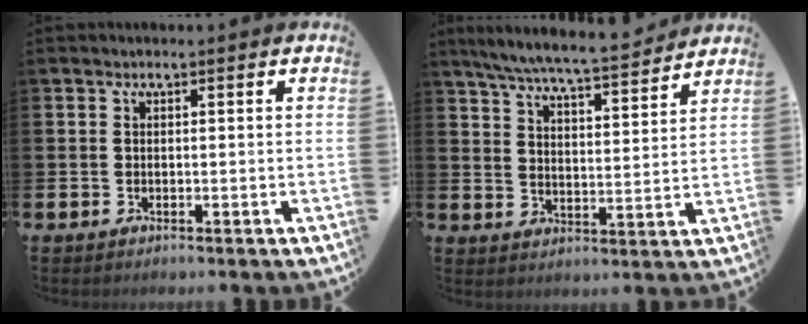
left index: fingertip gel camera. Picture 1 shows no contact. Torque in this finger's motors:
{"motor_torque": [0.96, -1.18, 0.23, 0.11]}